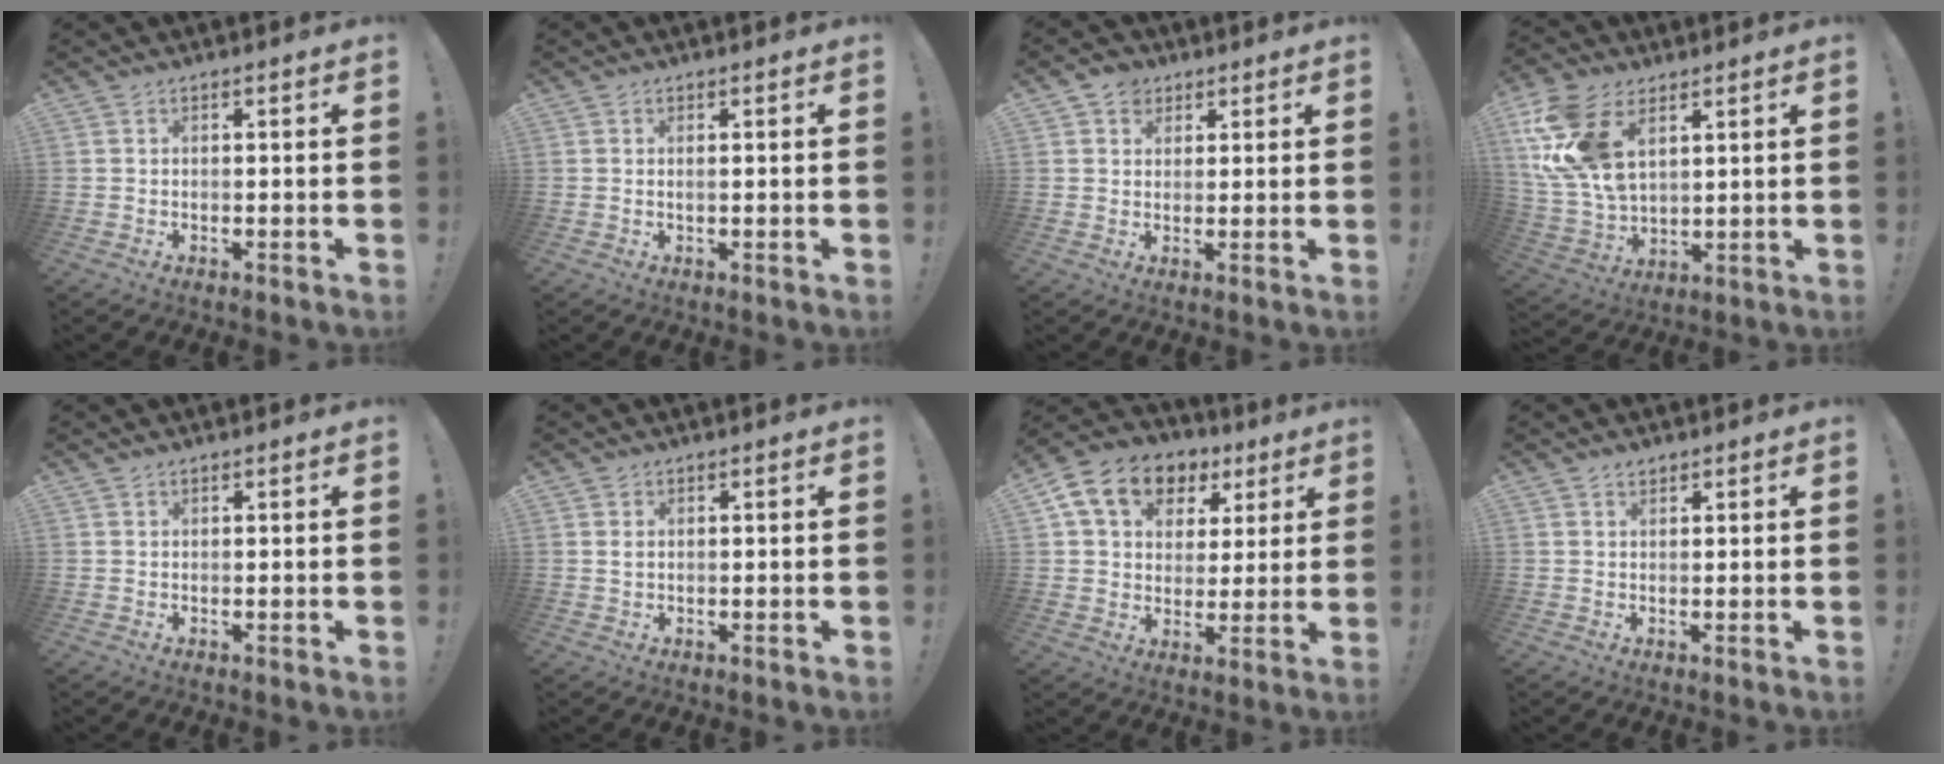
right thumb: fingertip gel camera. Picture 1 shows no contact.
{"total": 0.8, "force": [0.2, -0.1, 0.7], "torque": [-0.014, -0.001, 0.003]}
{"total": 4.5, "force": [2.4, 3.7, 1.0], "torque": [-0.011, -0.008, 0.044]}
{"total": 17.8, "force": [7.5, 11.0, 11.8], "torque": [-0.256, -0.024, 0.143]}
{"total": 0.6, "force": [0.5, 0.3, -0.1], "torque": [0.006, -0.003, 0.010]}
{"total": 0.9, "force": [0.4, 0.7, 0.5], "torque": [-0.008, 0.002, 0.006]}
{"total": 15.1, "force": [7.1, 11.0, 7.6], "torque": [-0.120, -0.024, 0.133]}
{"total": 1.6, "force": [1.3, 0.8, 0.4], "torque": [0.004, -0.009, 0.022]}